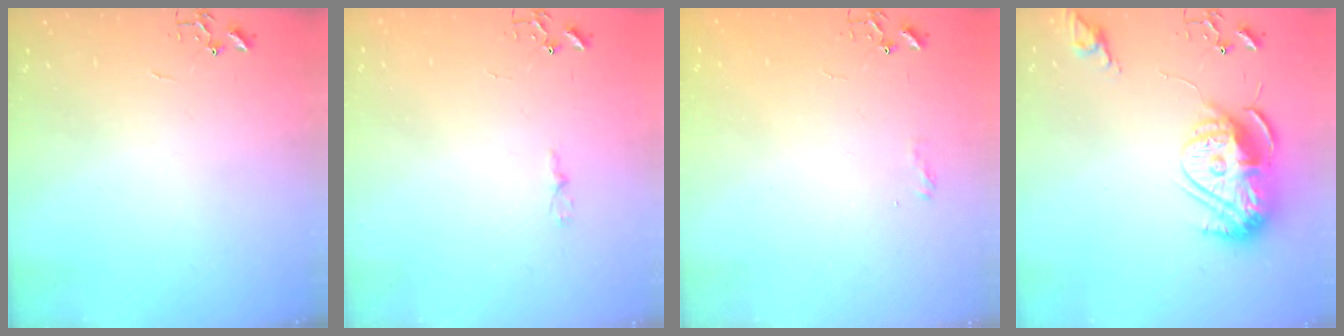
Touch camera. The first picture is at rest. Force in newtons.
{"total": 3.1, "press": 3.1, "slide": 0.3}
{"total": 5.9, "press": 5.9, "slide": 0.8}
{"total": 15.2, "press": 15.2, "slide": 1.4}